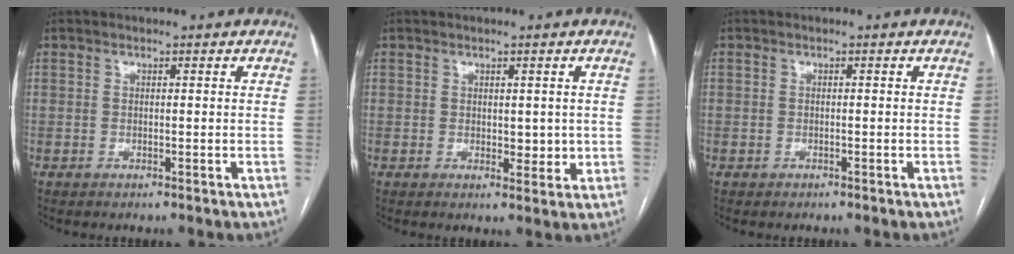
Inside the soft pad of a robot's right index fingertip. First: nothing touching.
{"total": 3.2, "force": [0.3, 1.9, 2.5], "torque": [-0.029, -0.004, 0.010]}
{"total": 0.8, "force": [-0.5, 0.7, 0.0], "torque": [-0.006, 0.005, -0.009]}